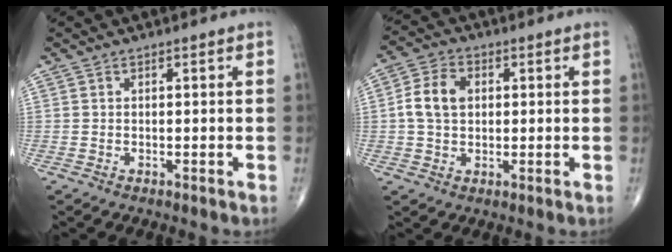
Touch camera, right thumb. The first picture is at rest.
{"total": 7.3, "force": [0.8, 5.3, 5.0], "torque": [-0.089, 0.013, 0.009]}